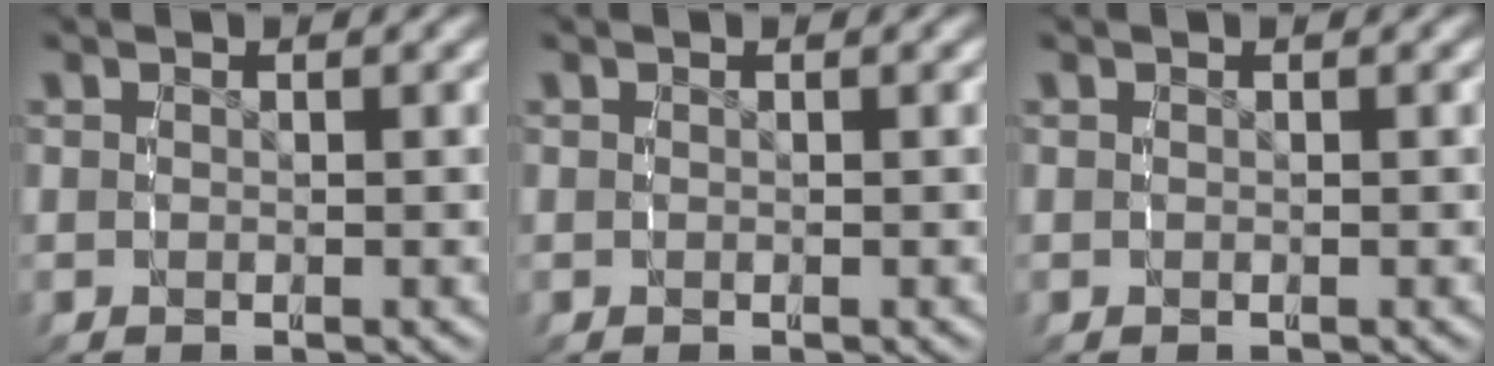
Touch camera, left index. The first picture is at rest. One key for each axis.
{"total": 0.0}
{"total": 0.0}